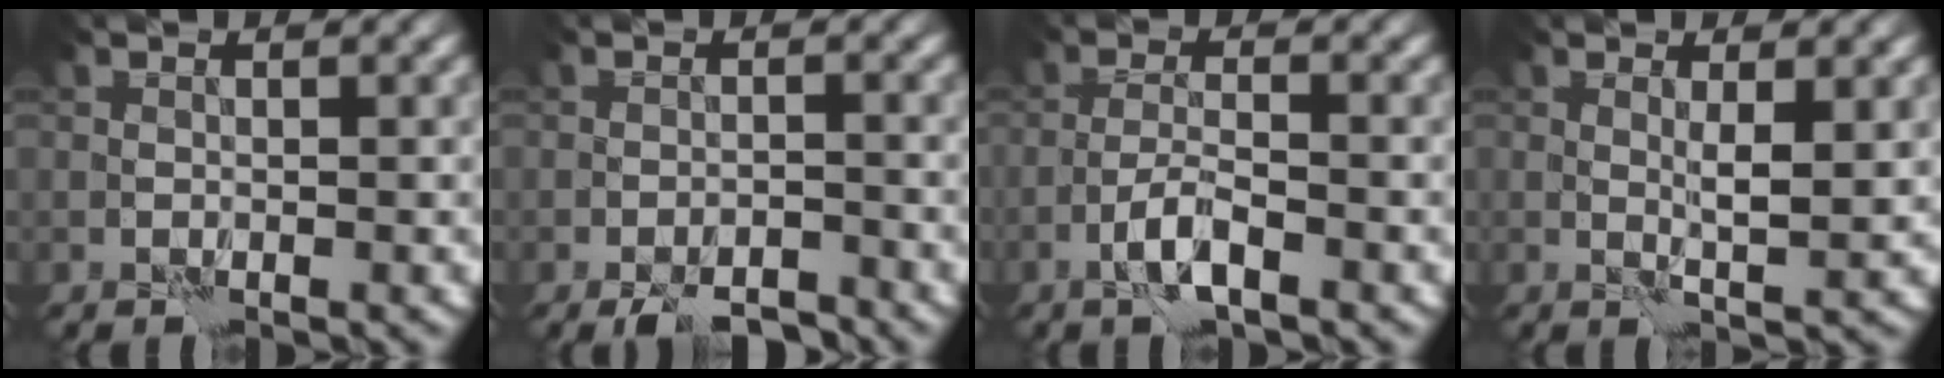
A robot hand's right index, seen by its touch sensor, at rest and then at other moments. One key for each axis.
{"total": 4.0, "fx": -3.4, "fy": 1.0, "fz": 1.9, "tx": -0.024, "ty": -0.005, "tz": -0.055}
{"total": 2.5, "fx": -1.4, "fy": 0.3, "fz": 2.1, "tx": -0.044, "ty": 0.005, "tz": -0.033}
{"total": 1.9, "fx": 0.8, "fy": 0.0, "fz": 1.7, "tx": -0.027, "ty": -0.007, "tz": 0.016}